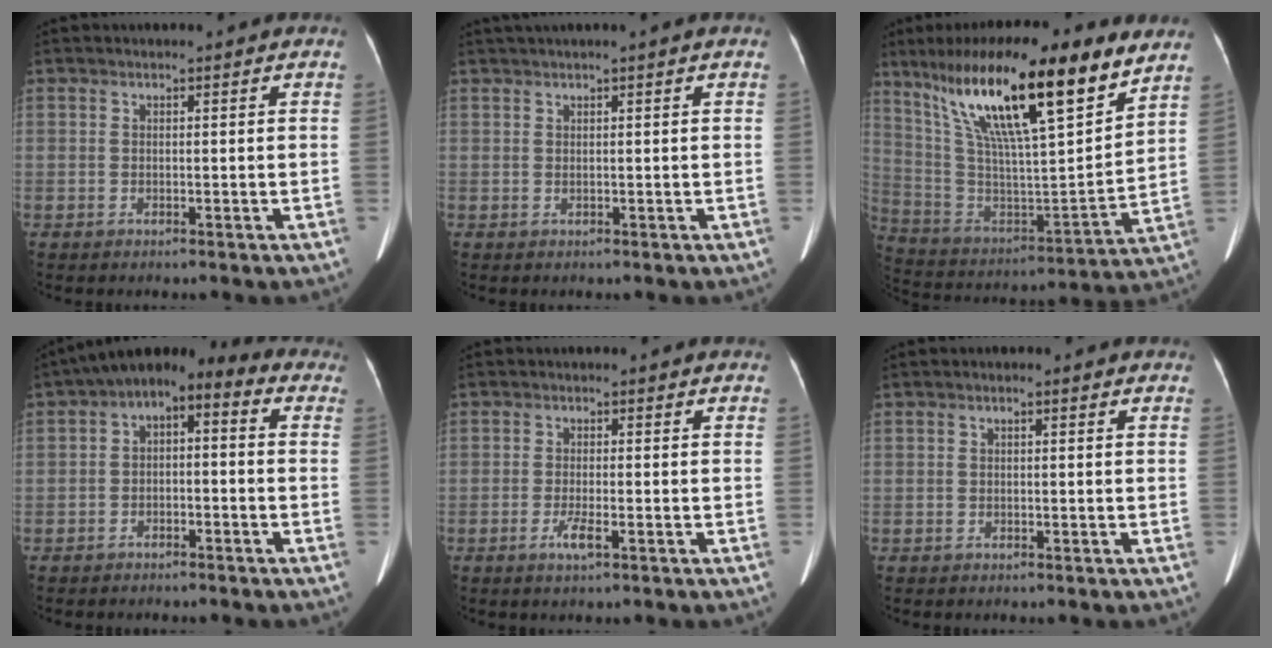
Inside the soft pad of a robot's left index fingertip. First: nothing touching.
{"total": 1.7, "force": [1.2, -0.5, 1.1], "torque": [-0.025, 0.012, 0.028]}
{"total": 26.0, "force": [16.1, 3.9, 20.0], "torque": [-0.377, 0.021, 0.280]}
{"total": 7.8, "force": [1.2, 4.3, 6.4], "torque": [-0.088, 0.051, 0.012]}
{"total": 2.2, "force": [-1.1, 0.2, 1.9], "torque": [-0.040, -0.004, -0.021]}
{"total": 0.6, "force": [-0.3, 0.3, 0.4], "torque": [-0.006, 0.001, -0.006]}